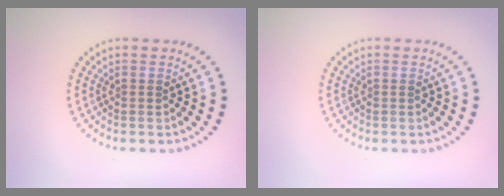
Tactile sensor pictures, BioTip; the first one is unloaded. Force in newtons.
{"total": 0.0}